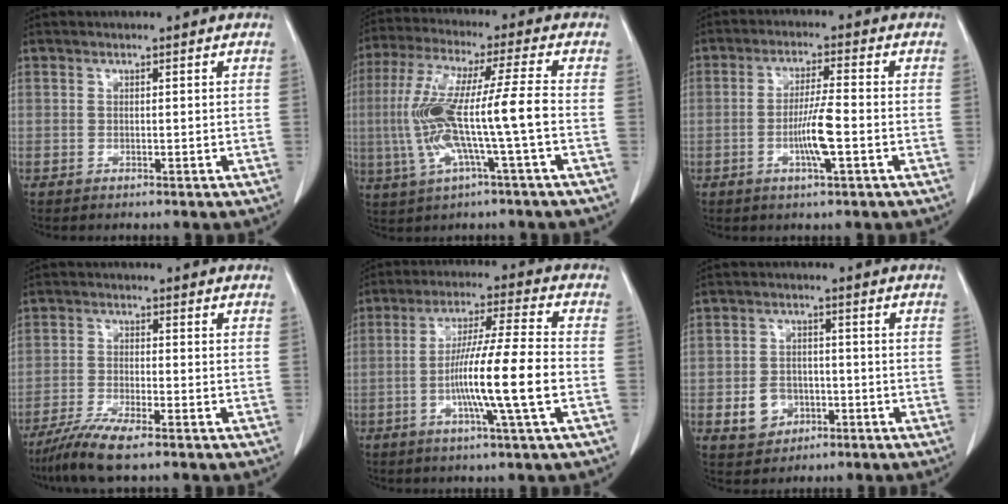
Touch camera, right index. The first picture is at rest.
{"total": 13.3, "force": [-2.0, -0.1, 13.1], "torque": [-0.273, 0.011, -0.043]}
{"total": 6.2, "force": [-1.7, 0.1, 6.0], "torque": [-0.115, -0.006, -0.032]}
{"total": 6.8, "force": [-5.1, 0.4, 4.5], "torque": [-0.088, -0.020, -0.093]}
{"total": 12.6, "force": [-2.9, -0.8, 12.2], "torque": [-0.221, -0.005, -0.059]}
{"total": 5.3, "force": [-1.7, 4.4, 2.3], "torque": [-0.043, 0.008, -0.019]}